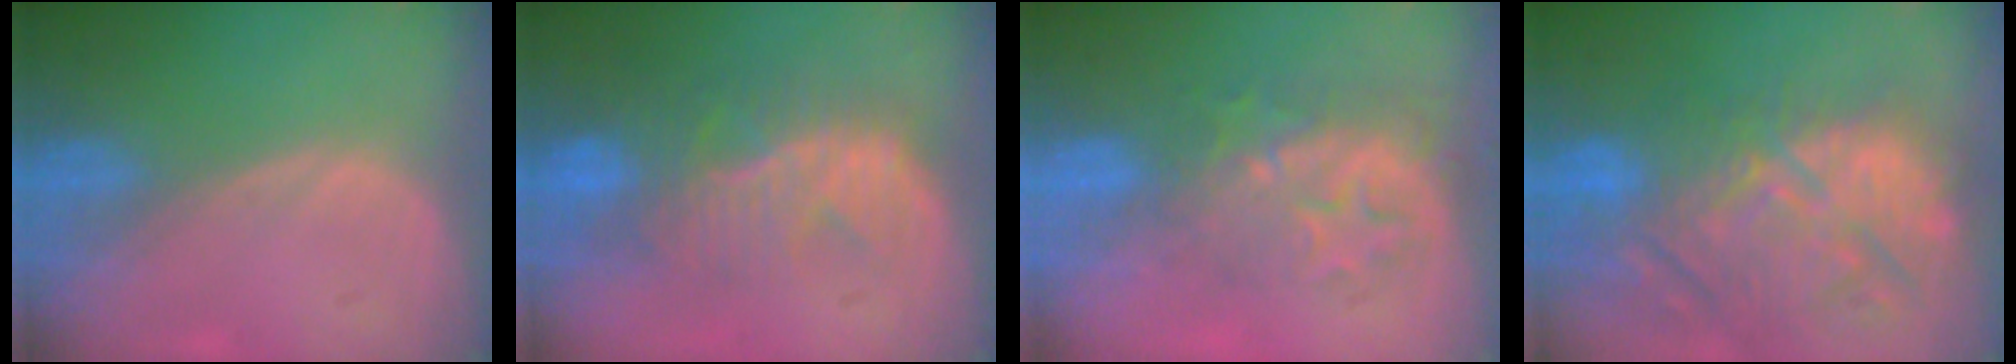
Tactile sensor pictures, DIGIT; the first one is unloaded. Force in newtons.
{"total": 10.1, "press": 8.6, "slide": 5.2}
{"total": 9.0, "press": 8.0, "slide": 4.2}
{"total": 14.5, "press": 12.7, "slide": 7.0}